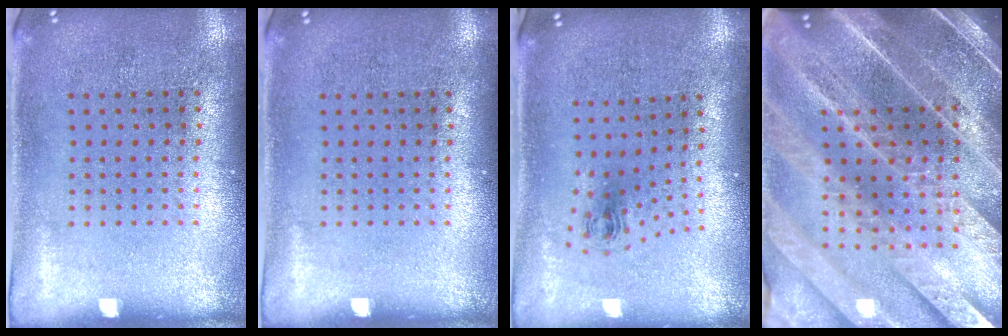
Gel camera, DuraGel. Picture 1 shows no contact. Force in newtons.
{"total": 0.0}
{"total": 0.8, "press": 0.3, "slide": 0.7}
{"total": 5.6, "press": 4.8, "slide": 3.0}